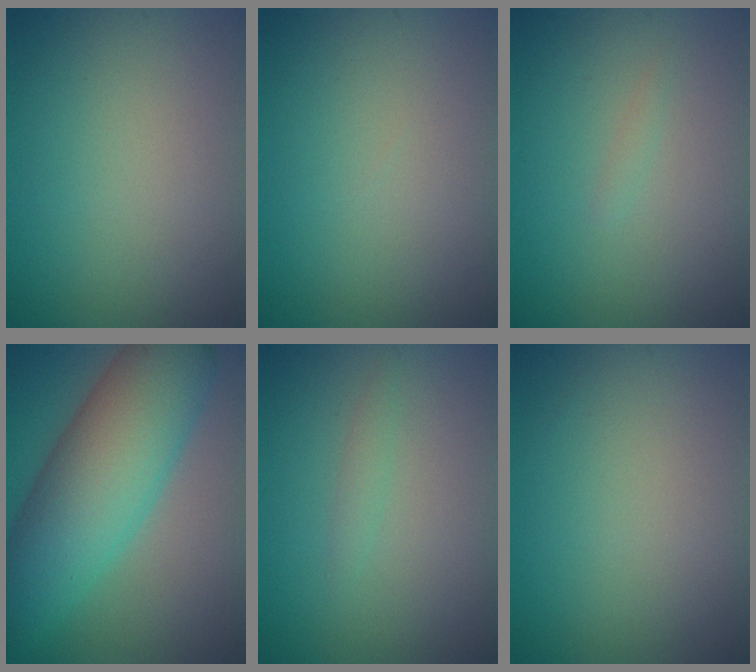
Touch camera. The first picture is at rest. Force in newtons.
{"total": 0.0}
{"total": 0.5, "press": 0.5, "slide": 0.1}
{"total": 10.4, "press": 10.4, "slide": 0.3}
{"total": 0.9, "press": 0.9, "slide": 0.0}
{"total": 0.0}